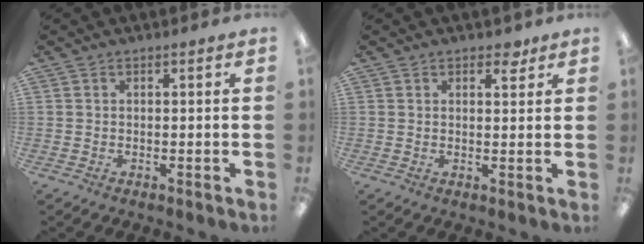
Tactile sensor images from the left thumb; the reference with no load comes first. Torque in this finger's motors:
{"motor_torque": [-0.12, -0.07, -0.34, 0.42, -0.01]}